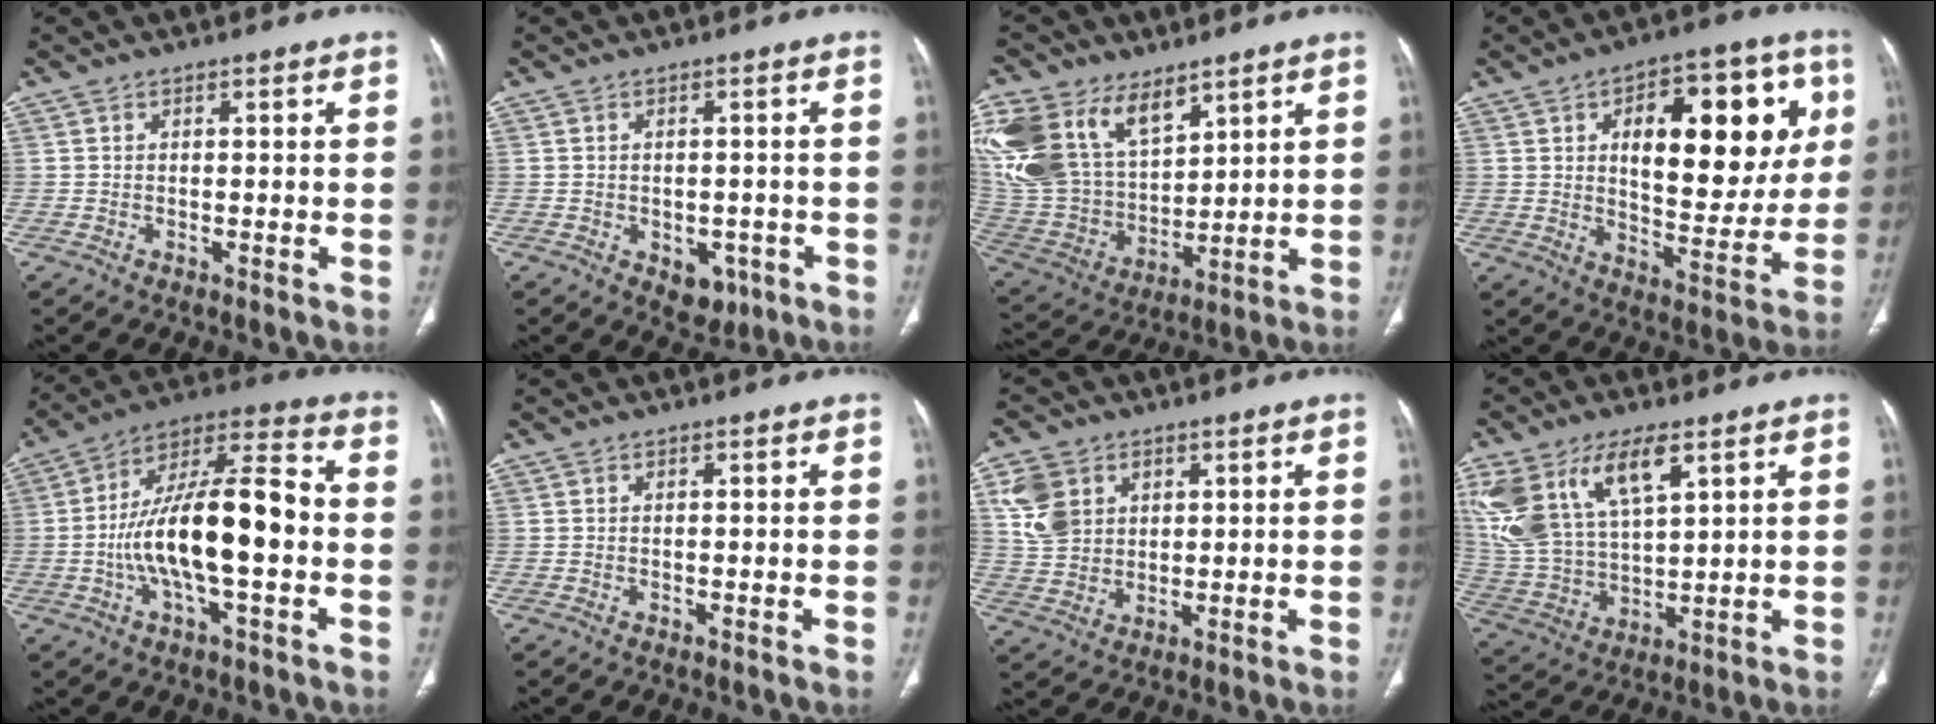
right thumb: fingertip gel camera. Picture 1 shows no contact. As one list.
[{"total": 4.7, "force": [-1.8, 3.3, 2.8], "torque": [-0.014, 0.006, -0.013]}, {"total": 24.5, "force": [12.9, 15.1, 14.4], "torque": [-0.320, -0.010, 0.268]}, {"total": 23.0, "force": [6.2, 11.2, 19.1], "torque": [-0.207, -0.010, 0.089]}, {"total": 19.5, "force": [-2.6, 6.7, 18.1], "torque": [-0.315, 0.039, -0.049]}, {"total": 0.0}, {"total": 9.0, "force": [3.4, 7.1, 4.4], "torque": [-0.074, -0.011, 0.075]}, {"total": 19.2, "force": [9.2, 9.4, 14.0], "torque": [-0.293, -0.022, 0.190]}]